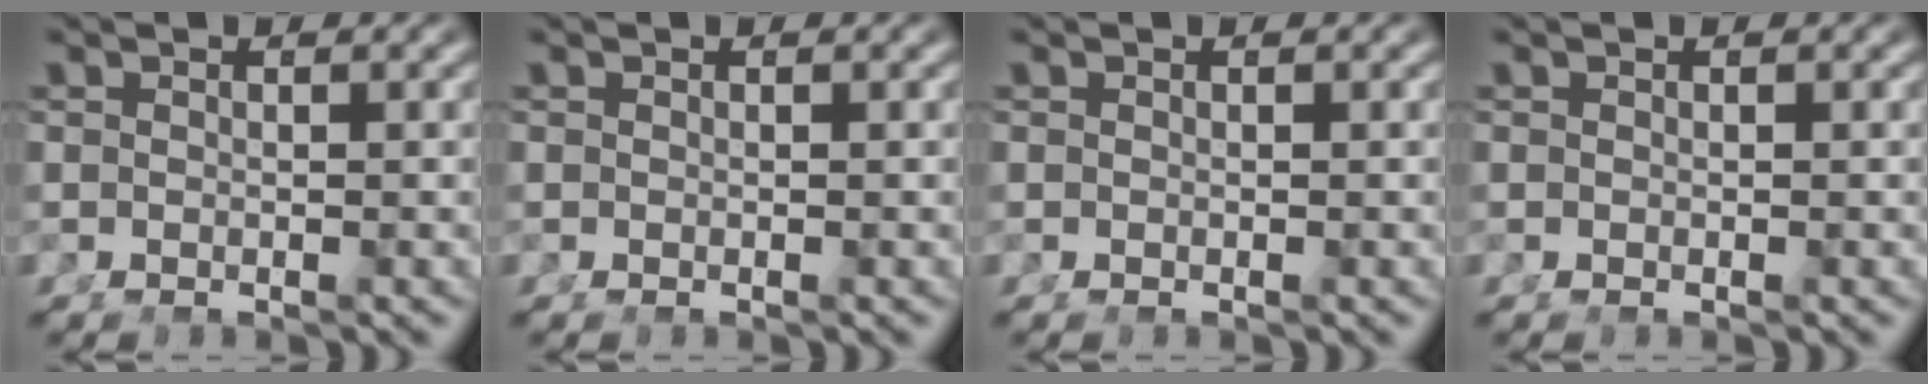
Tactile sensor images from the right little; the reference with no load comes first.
{"total": 0.0}
{"total": 0.0}
{"total": 0.0}